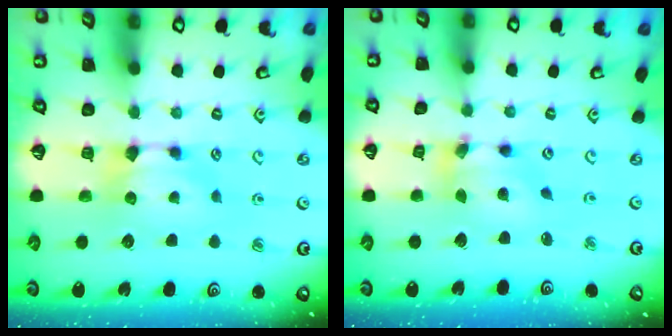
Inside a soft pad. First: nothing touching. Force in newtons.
{"total": 4.5, "press": 4.2, "slide": 1.5}